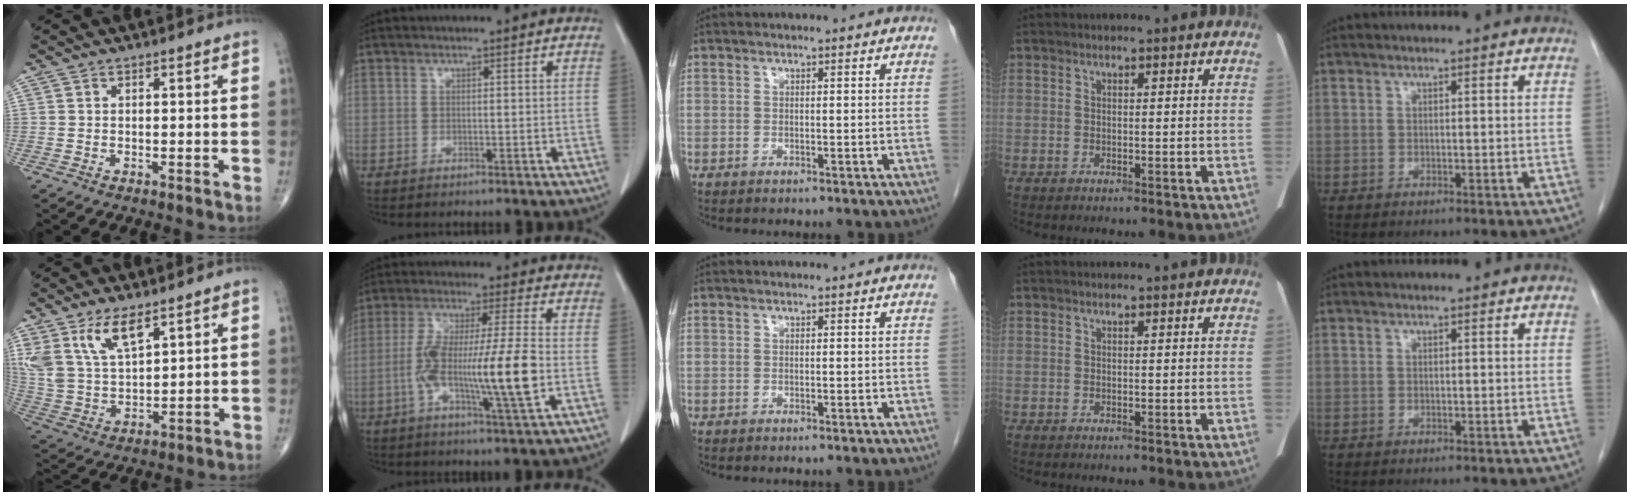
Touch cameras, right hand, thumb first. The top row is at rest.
{"thumb": {"total": 11.7, "force": [7.0, 5.1, 7.9], "torque": [-0.149, -0.024, 0.151]}, "index": {"total": 13.8, "force": [-2.7, 0.6, 13.6], "torque": [-0.250, -0.001, -0.051]}}